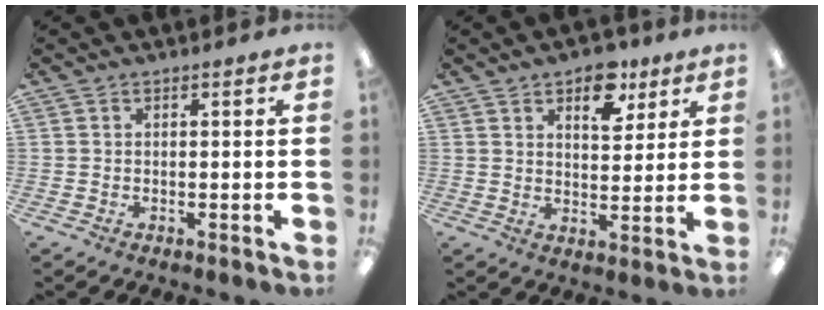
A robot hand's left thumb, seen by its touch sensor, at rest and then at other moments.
{"total": 9.7, "force": [5.9, 5.4, 5.5], "torque": [-0.050, -0.029, 0.095]}